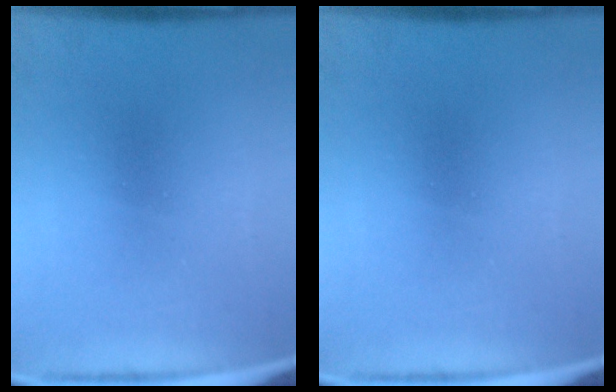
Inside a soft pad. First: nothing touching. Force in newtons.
{"total": 0.0}